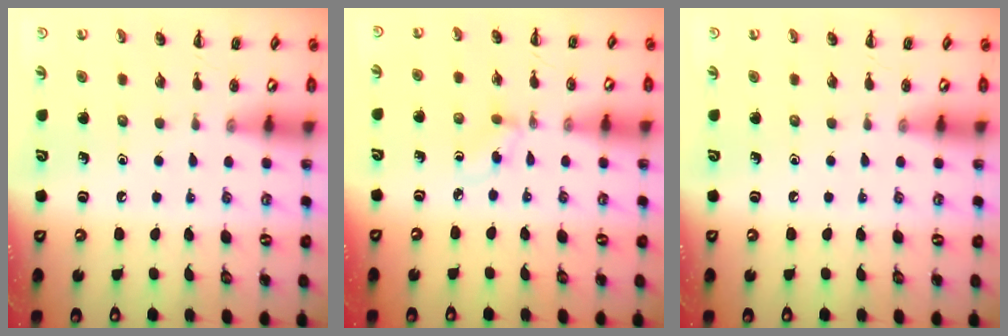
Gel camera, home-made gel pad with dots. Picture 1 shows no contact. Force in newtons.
{"total": 2.9, "press": 2.6, "slide": 1.2}
{"total": 0.0}